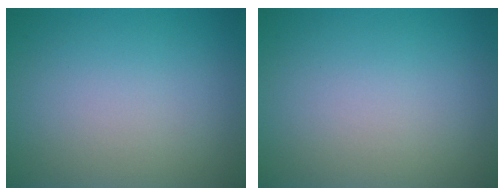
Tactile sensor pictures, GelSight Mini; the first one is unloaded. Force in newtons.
{"total": 0.0}